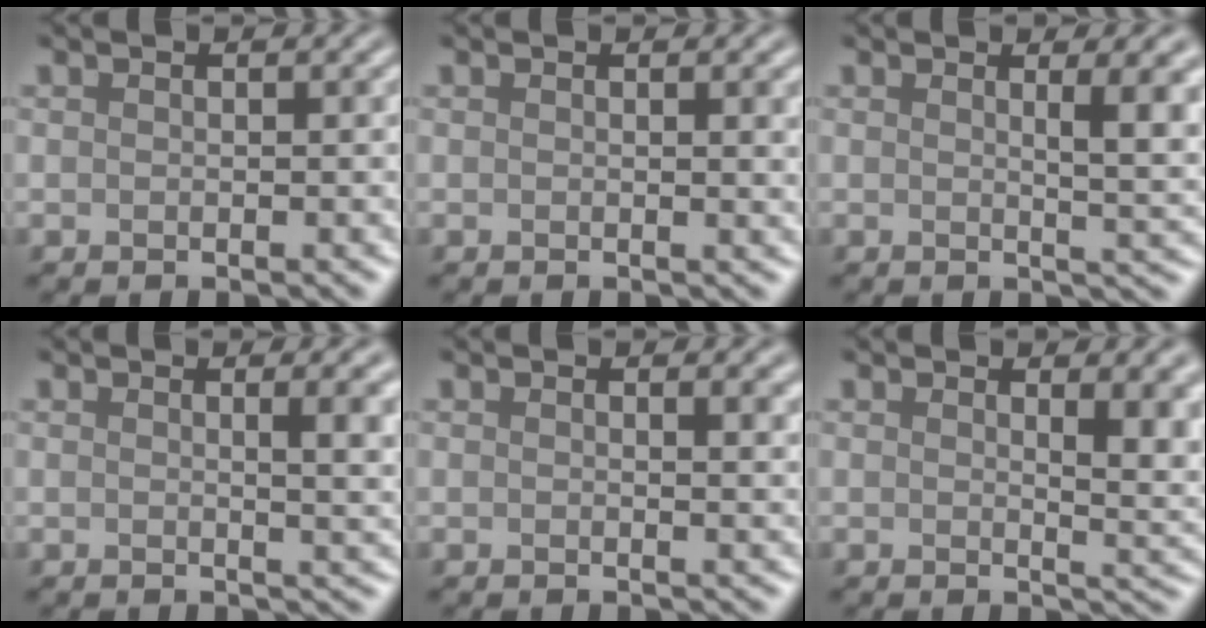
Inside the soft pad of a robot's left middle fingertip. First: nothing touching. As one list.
[{"total": 1.2, "force": [0.5, 0.2, 1.0], "torque": [-0.011, -0.001, 0.008]}, {"total": 3.7, "force": [1.1, 0.9, 3.4], "torque": [-0.042, -0.005, 0.018]}, {"total": 3.3, "force": [0.8, 0.9, 3.0], "torque": [-0.031, -0.001, 0.010]}, {"total": 1.3, "force": [0.8, 0.4, 1.0], "torque": [-0.010, -0.002, 0.014]}, {"total": 4.4, "force": [1.5, 1.6, 3.8], "torque": [-0.043, -0.007, 0.027]}]